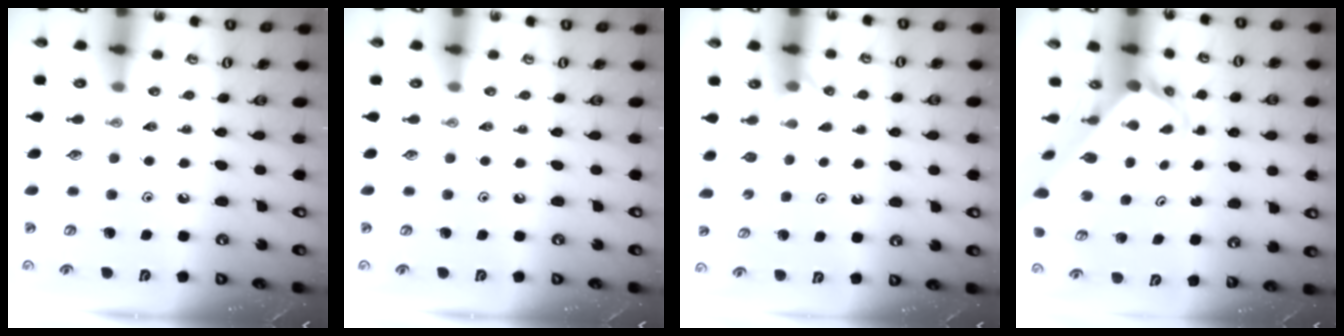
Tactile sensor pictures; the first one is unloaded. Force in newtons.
{"total": 0.0}
{"total": 2.0, "press": 1.9, "slide": 0.4}
{"total": 4.7, "press": 4.6, "slide": 0.4}